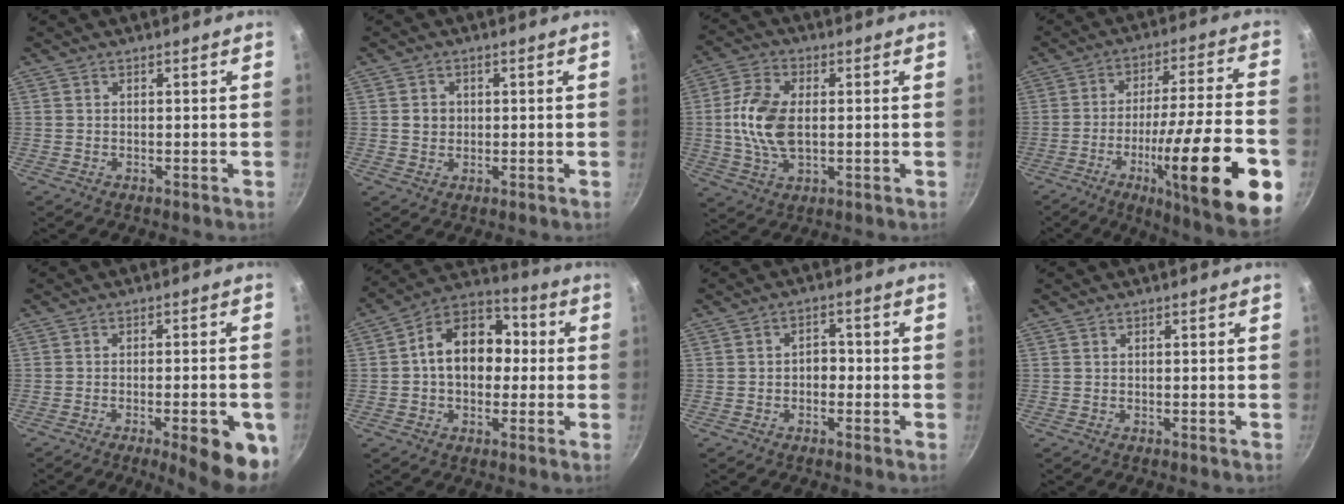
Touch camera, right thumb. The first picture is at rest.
{"total": 2.7, "force": [0.2, 2.5, 1.1], "torque": [-0.006, 0.005, 0.003]}
{"total": 11.1, "force": [0.2, 6.4, 9.0], "torque": [-0.174, 0.011, 0.000]}
{"total": 27.0, "force": [-9.5, 5.3, 24.7], "torque": [-0.345, 0.029, -0.142]}
{"total": 12.1, "force": [-4.9, 3.5, 10.5], "torque": [-0.112, 0.014, -0.062]}
{"total": 14.6, "force": [0.7, 10.7, 9.9], "torque": [-0.106, 0.038, -0.009]}
{"total": 2.9, "force": [-0.9, 2.2, 1.7], "torque": [-0.001, 0.015, -0.016]}
{"total": 0.0}